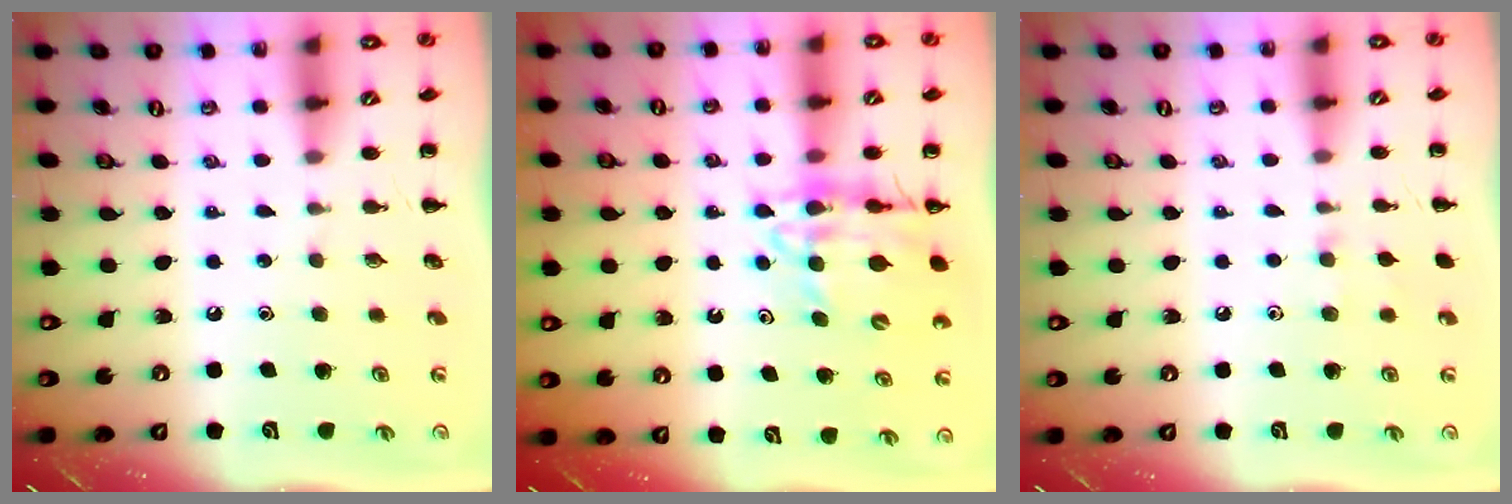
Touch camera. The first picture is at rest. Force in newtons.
{"total": 12.3, "press": 11.8, "slide": 3.5}
{"total": 4.6, "press": 4.2, "slide": 1.7}